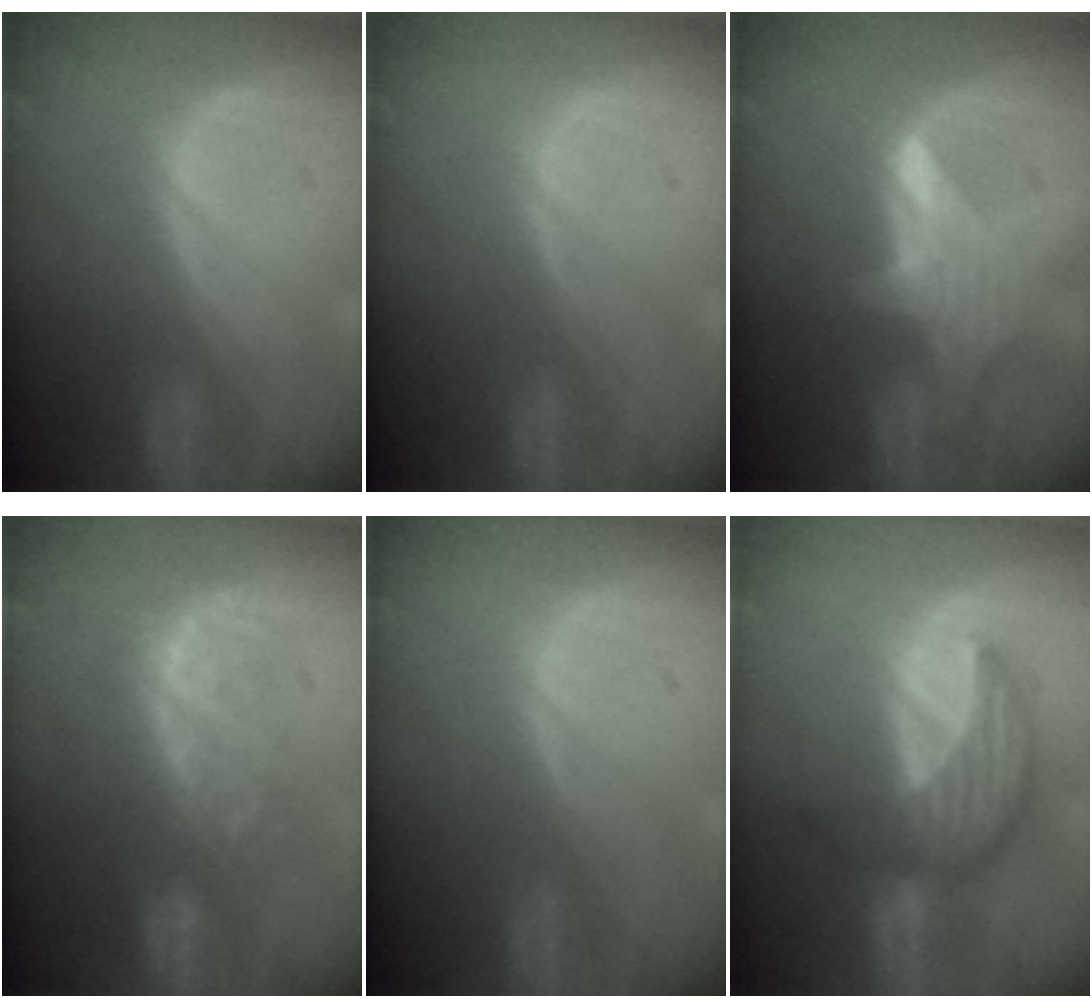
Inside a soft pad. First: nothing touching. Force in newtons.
{"total": 0.0}
{"total": 6.1, "press": 6.0, "slide": 0.5}
{"total": 8.1, "press": 7.8, "slide": 2.2}
{"total": 0.0}
{"total": 7.5, "press": 7.4, "slide": 1.2}